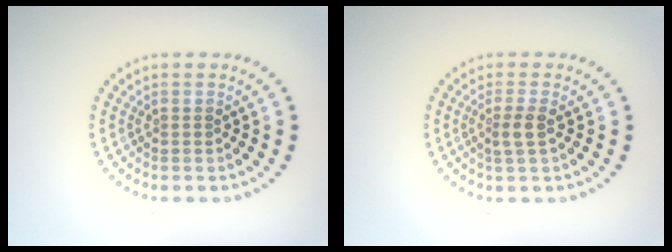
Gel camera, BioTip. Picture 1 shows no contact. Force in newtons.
{"total": 1.6, "press": 1.3, "slide": 0.8}